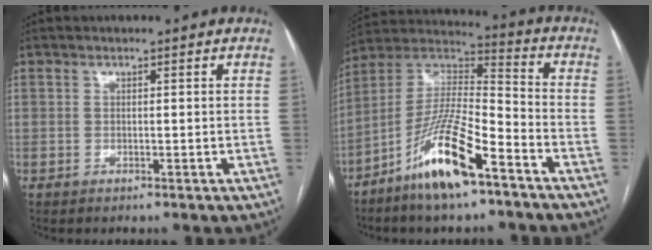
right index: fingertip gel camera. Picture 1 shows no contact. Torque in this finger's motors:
{"motor_torque": [1.61, -0.53, 0.50, 0.21]}